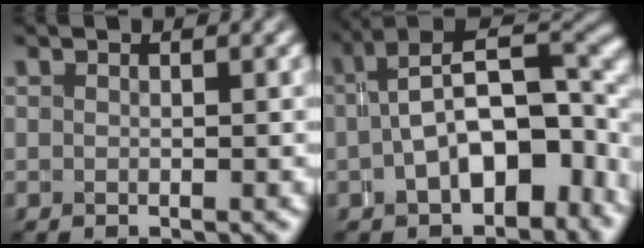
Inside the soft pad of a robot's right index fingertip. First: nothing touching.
{"total": 8.5, "force": [-0.3, 4.5, 7.2], "torque": [-0.106, -0.001, 0.002]}